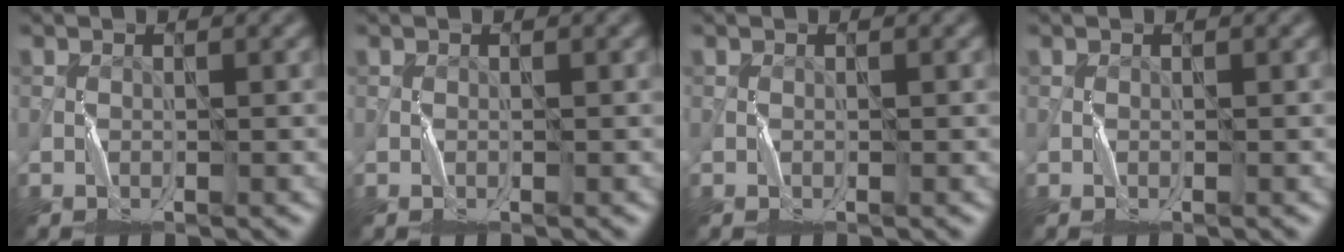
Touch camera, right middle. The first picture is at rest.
{"total": 0.0}
{"total": 0.0}
{"total": 0.0}